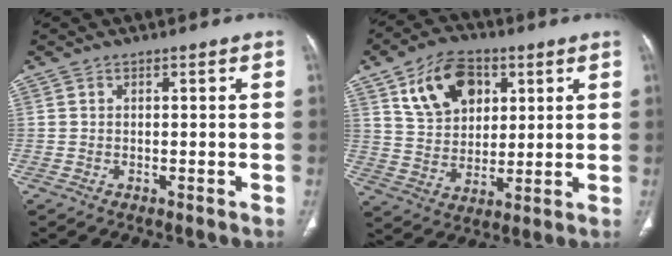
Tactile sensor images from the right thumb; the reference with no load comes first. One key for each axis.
{"total": 13.8, "fx": 5.9, "fy": 9.3, "fz": 8.2, "tx": -0.107, "ty": -0.014, "tz": 0.112}